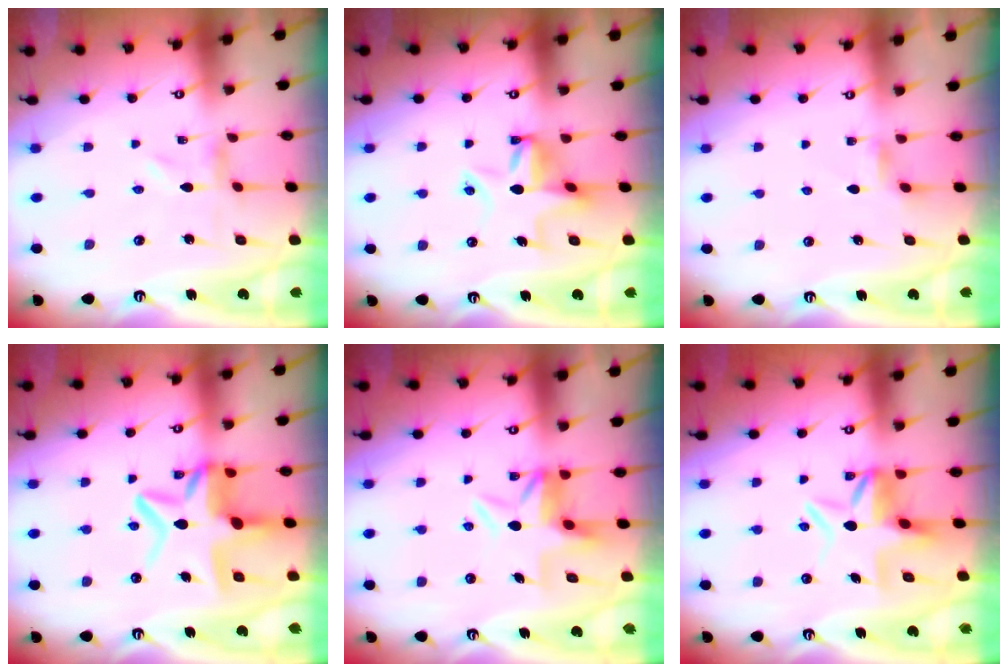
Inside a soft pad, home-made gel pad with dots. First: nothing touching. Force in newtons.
{"total": 11.5, "press": 11.5, "slide": 0.5}
{"total": 2.1, "press": 2.1, "slide": 0.3}
{"total": 13.2, "press": 13.1, "slide": 2.1}
{"total": 5.4, "press": 5.0, "slide": 2.0}
{"total": 7.4, "press": 7.3, "slide": 0.8}